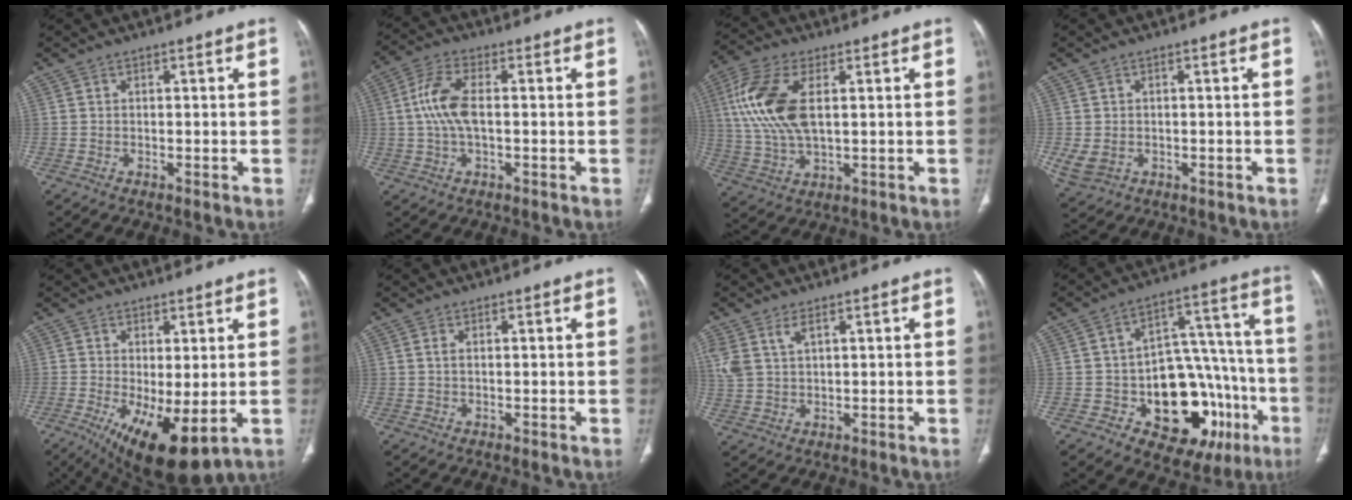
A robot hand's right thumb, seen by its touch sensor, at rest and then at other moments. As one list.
[{"total": 8.0, "force": [0.3, 3.6, 7.2], "torque": [-0.168, 0.018, 0.003]}, {"total": 14.4, "force": [3.1, 7.2, 12.1], "torque": [-0.274, 0.000, 0.063]}, {"total": 4.2, "force": [-0.6, 3.4, 2.5], "torque": [-0.054, 0.000, 0.004]}, {"total": 11.9, "force": [-2.8, 4.4, 10.7], "torque": [-0.176, -0.022, -0.025]}, {"total": 1.0, "force": [0.3, 0.5, 0.8], "torque": [-0.021, 0.005, 0.009]}, {"total": 6.5, "force": [3.0, 3.5, 4.5], "torque": [-0.112, 0.002, 0.071]}, {"total": 24.1, "force": [-8.5, 14.3, 17.5], "torque": [-0.174, 0.065, -0.098]}]